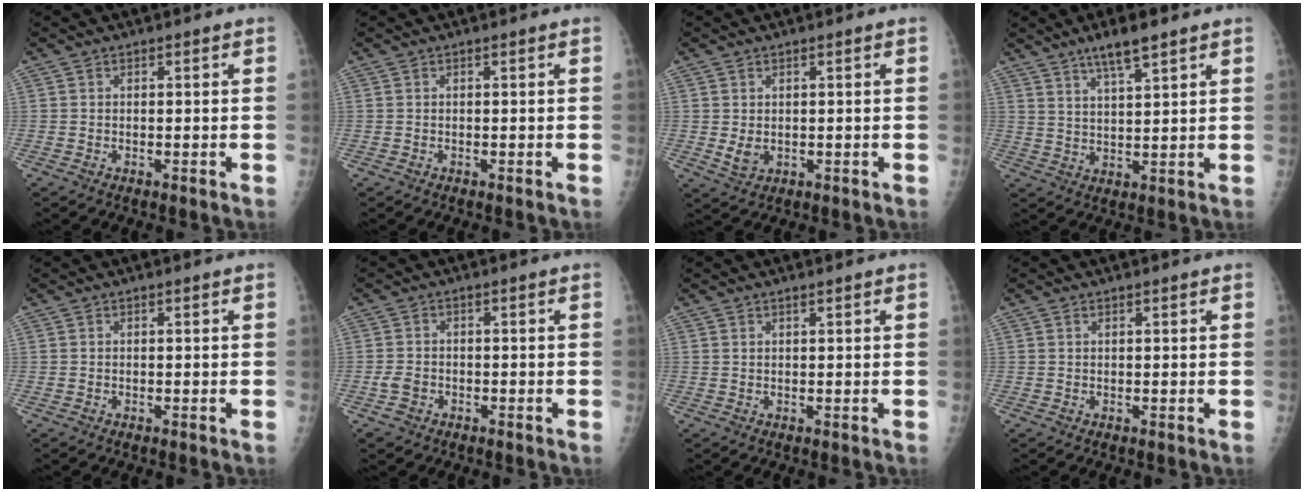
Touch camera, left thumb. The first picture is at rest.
{"total": 0.0}
{"total": 2.7, "force": [0.2, 1.9, 2.0], "torque": [-0.031, -0.009, 0.011]}
{"total": 7.2, "force": [5.0, 1.3, 5.0], "torque": [-0.088, -0.028, 0.092]}
{"total": 0.0}
{"total": 2.6, "force": [-1.2, 2.0, 1.1], "torque": [-0.015, 0.007, -0.020]}
{"total": 0.7, "force": [0.5, 0.0, 0.4], "torque": [-0.009, -0.003, 0.012]}
{"total": 0.0}